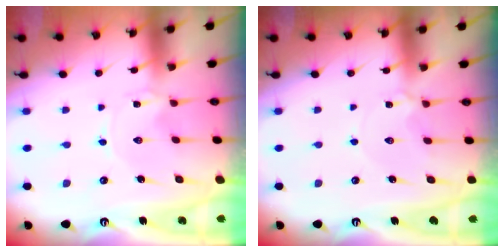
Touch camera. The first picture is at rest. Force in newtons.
{"total": 2.3, "press": 2.3, "slide": 0.3}